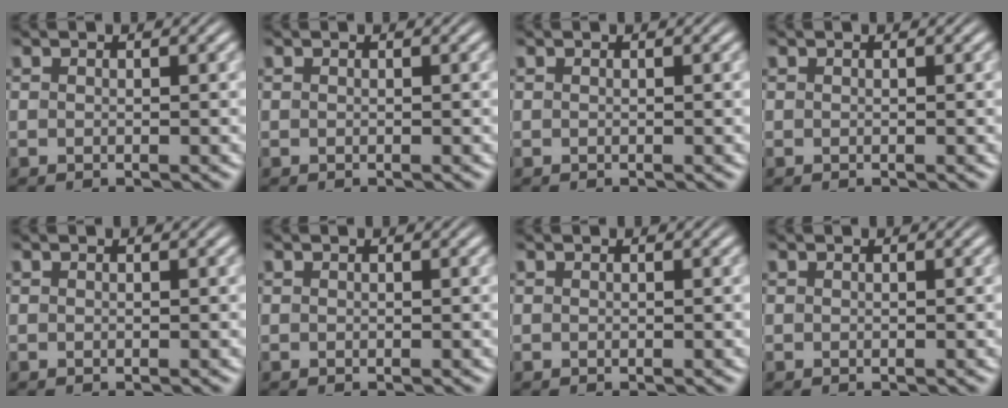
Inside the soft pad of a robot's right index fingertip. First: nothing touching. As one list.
[{"total": 0.0}, {"total": 0.0}, {"total": 0.0}, {"total": 0.0}, {"total": 0.0}, {"total": 0.0}, {"total": 0.0}]